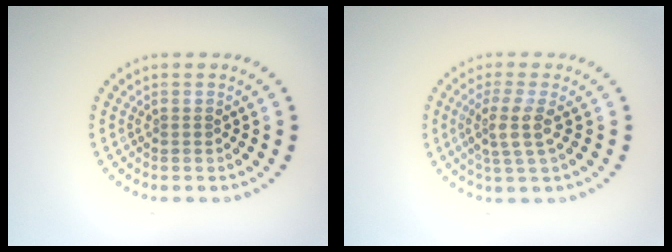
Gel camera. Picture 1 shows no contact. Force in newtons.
{"total": 2.9, "press": 2.4, "slide": 1.7}